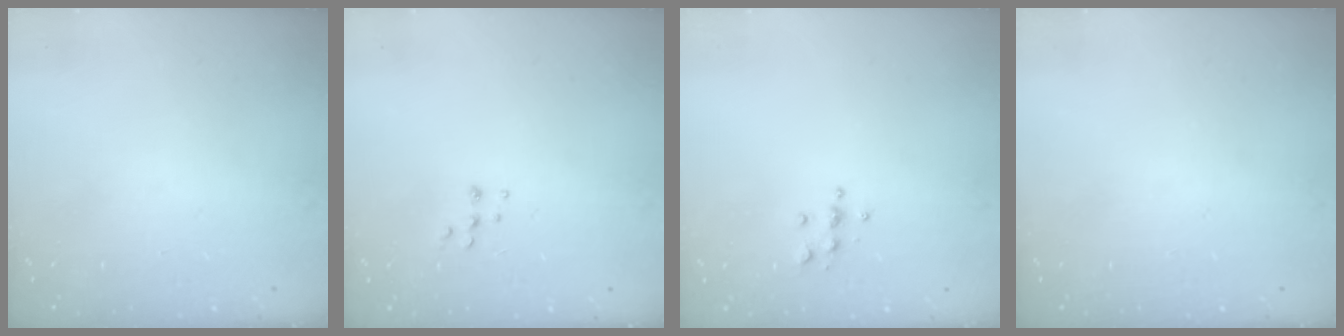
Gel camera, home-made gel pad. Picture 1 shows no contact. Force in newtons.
{"total": 5.5, "press": 5.4, "slide": 1.0}
{"total": 3.9, "press": 3.9, "slide": 0.5}
{"total": 0.0}